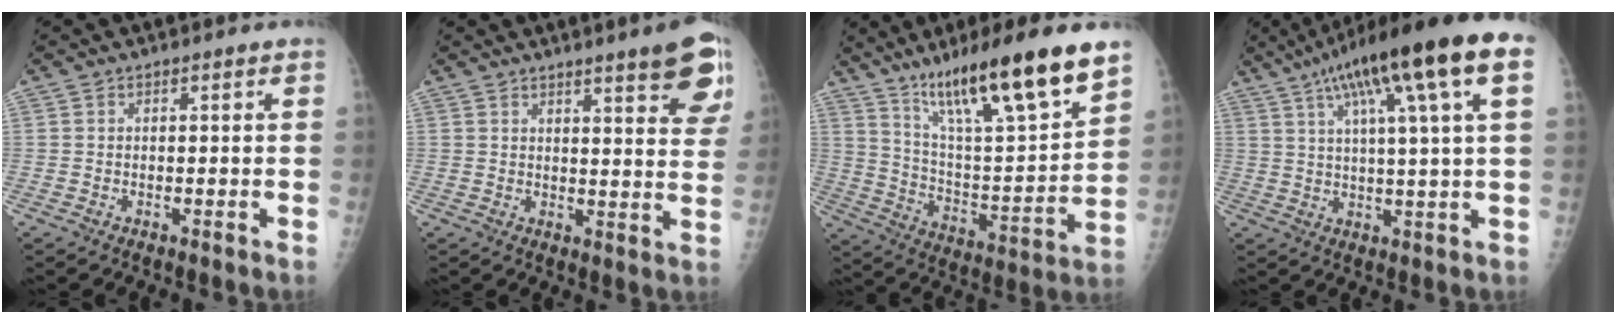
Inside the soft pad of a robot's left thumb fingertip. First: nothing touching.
{"total": 11.8, "force": [7.5, 2.0, 8.9], "torque": [-0.088, -0.037, 0.086]}
{"total": 23.2, "force": [15.7, 3.4, 16.8], "torque": [-0.260, -0.061, 0.271]}
{"total": 18.7, "force": [8.6, 2.3, 16.4], "torque": [-0.267, 0.014, 0.129]}